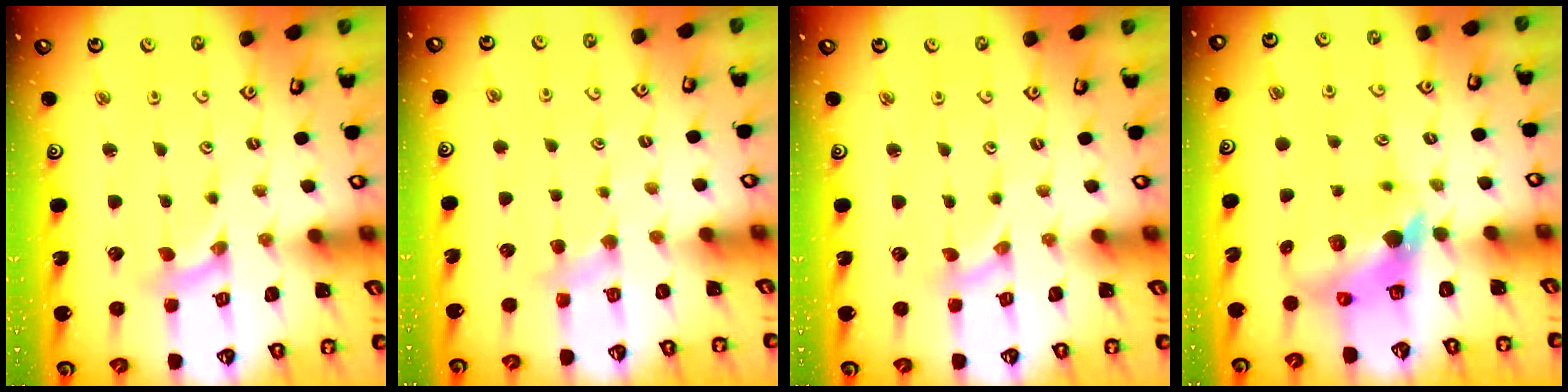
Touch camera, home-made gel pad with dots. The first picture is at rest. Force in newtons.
{"total": 3.2, "press": 3.2, "slide": 0.4}
{"total": 0.0}
{"total": 7.6, "press": 7.6, "slide": 1.1}